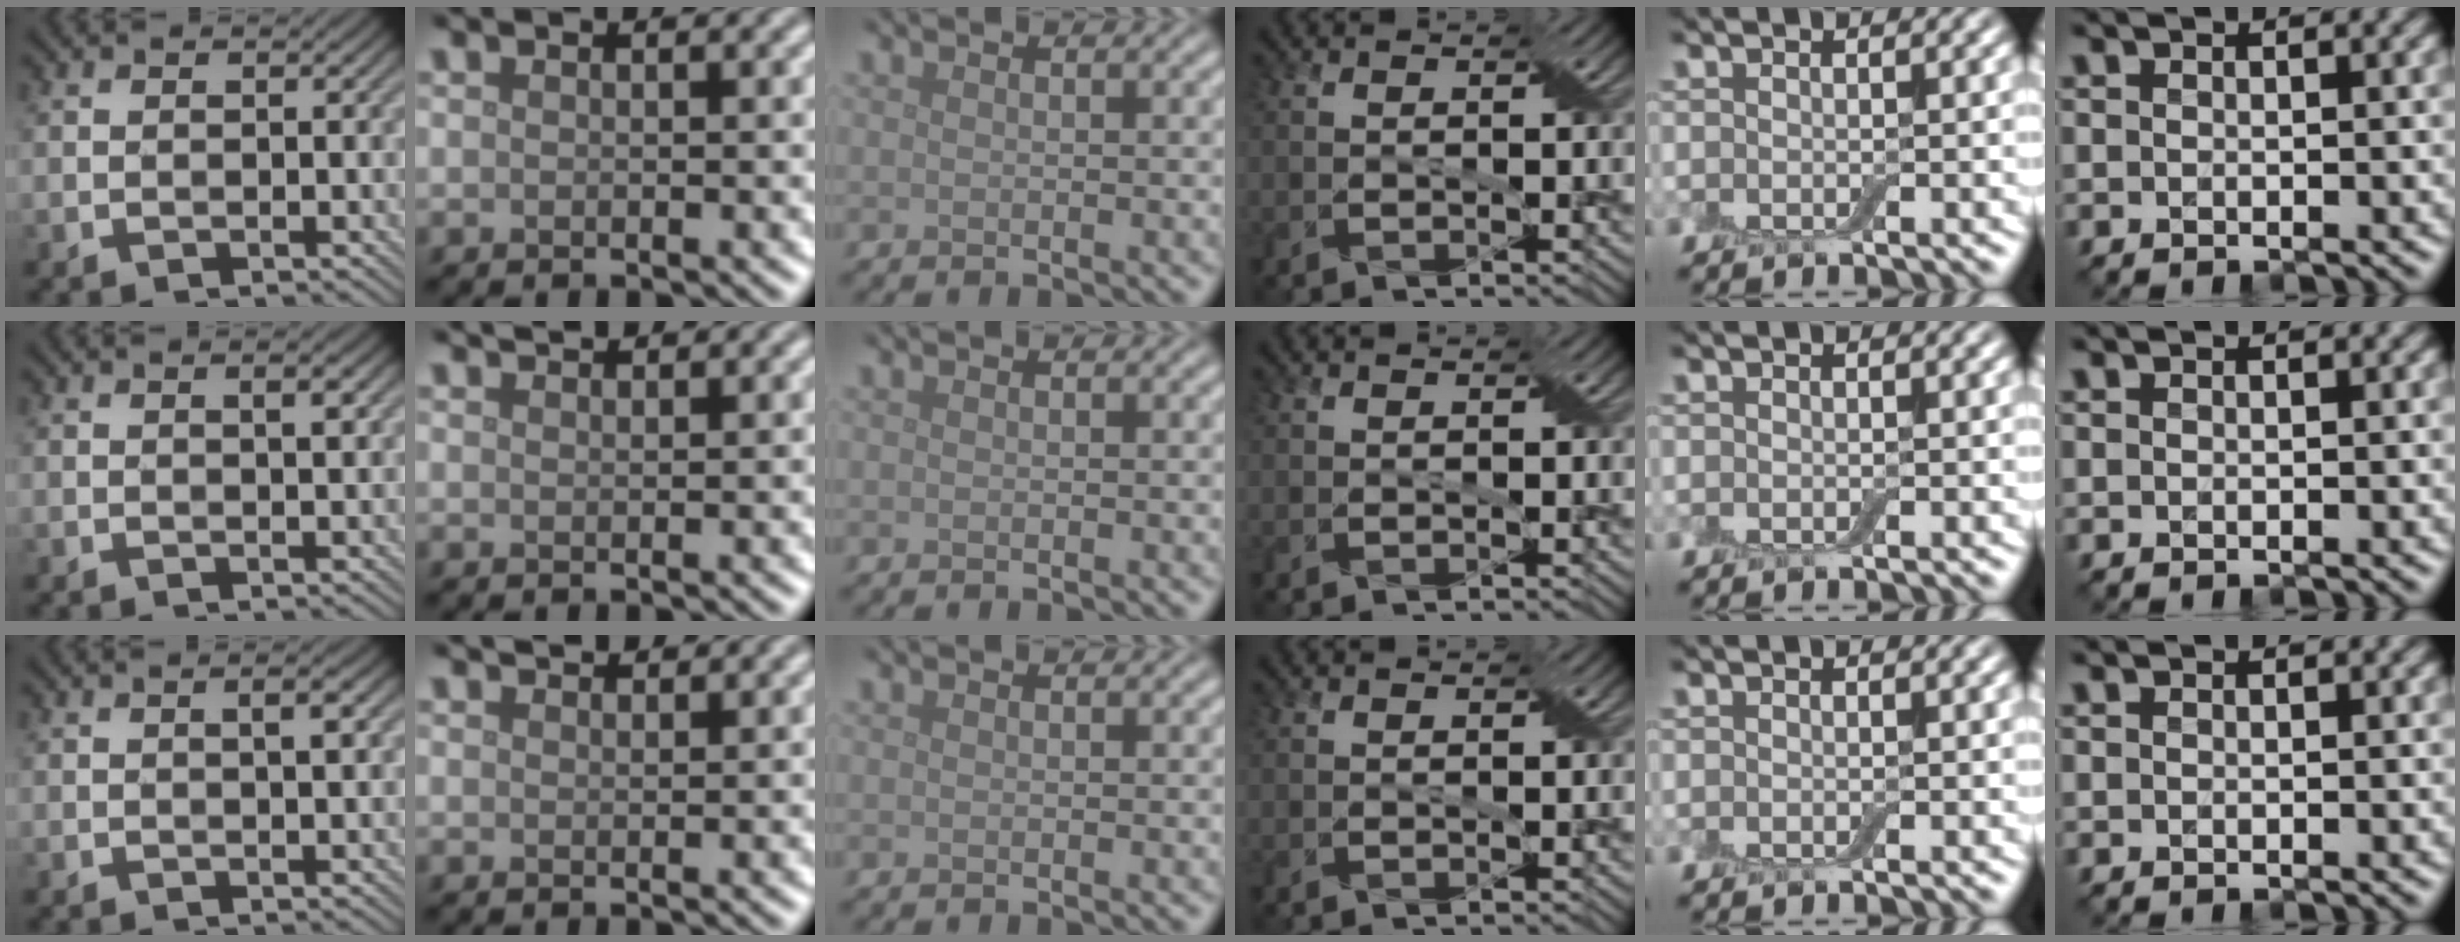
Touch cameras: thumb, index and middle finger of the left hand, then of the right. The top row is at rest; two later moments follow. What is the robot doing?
{"motion": "fold", "object": "bandage"}